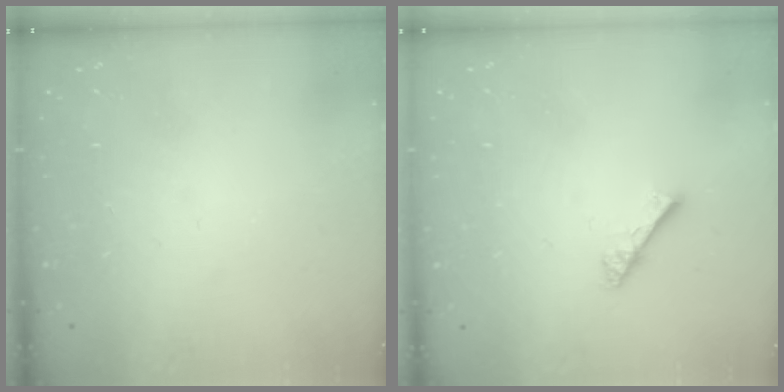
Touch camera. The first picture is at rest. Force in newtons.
{"total": 3.6, "press": 3.6, "slide": 0.3}